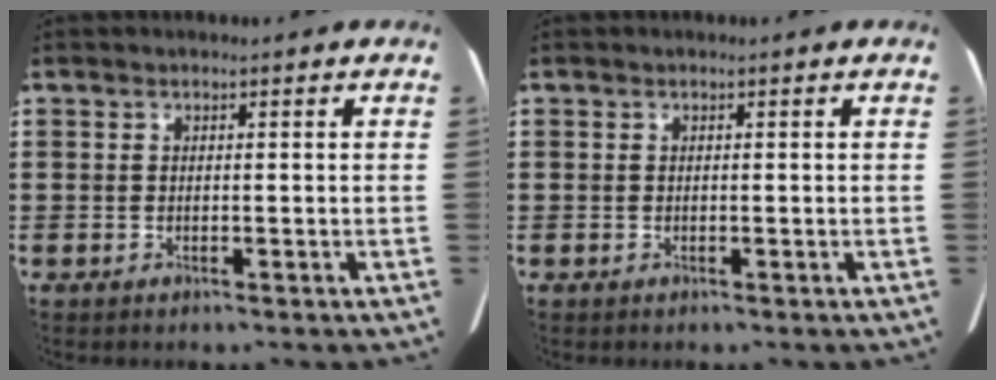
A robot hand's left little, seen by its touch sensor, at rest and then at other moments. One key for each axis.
{"total": 0.0}